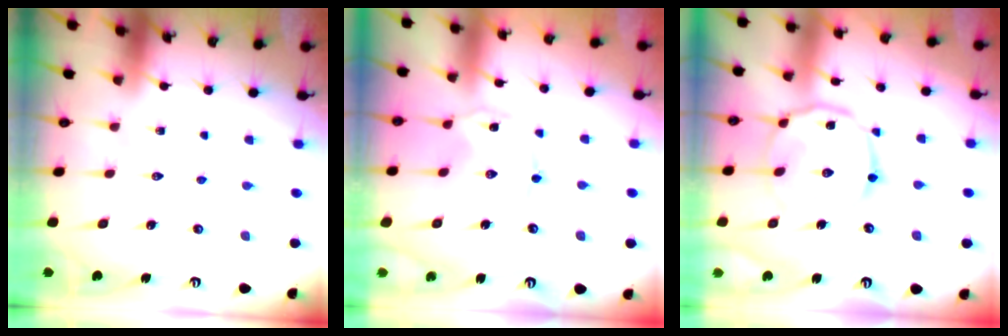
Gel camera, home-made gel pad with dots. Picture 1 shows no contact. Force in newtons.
{"total": 1.5, "press": 1.5, "slide": 0.1}
{"total": 10.2, "press": 10.1, "slide": 0.7}